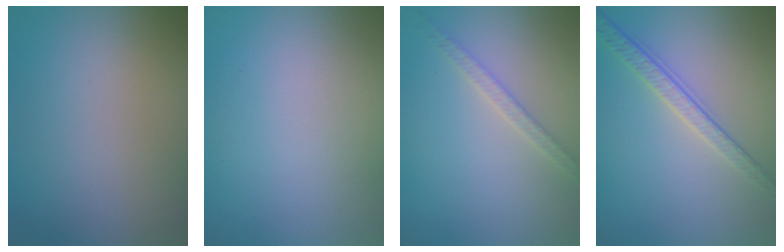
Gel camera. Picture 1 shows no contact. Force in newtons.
{"total": 0.0}
{"total": 1.9, "press": 1.9, "slide": 0.4}
{"total": 2.8, "press": 2.4, "slide": 1.5}